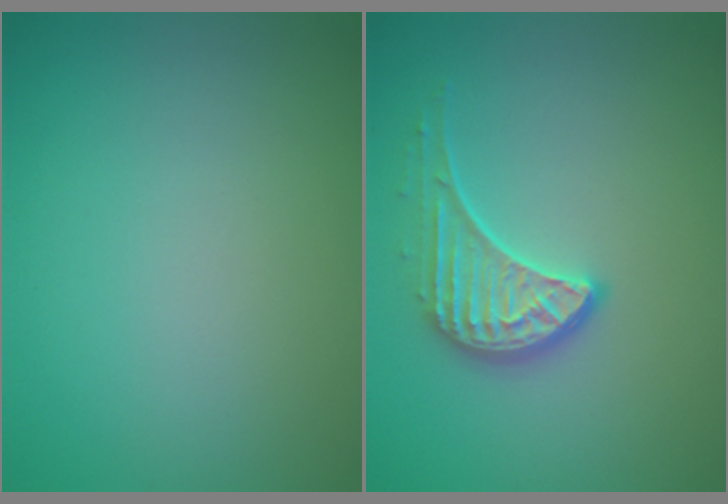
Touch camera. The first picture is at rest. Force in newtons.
{"total": 2.7, "press": 2.2, "slide": 1.6}